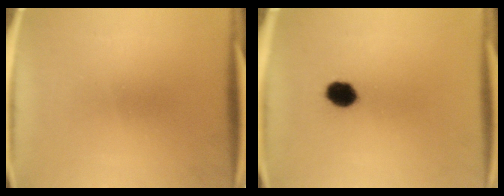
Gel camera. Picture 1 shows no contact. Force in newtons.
{"total": 5.4}